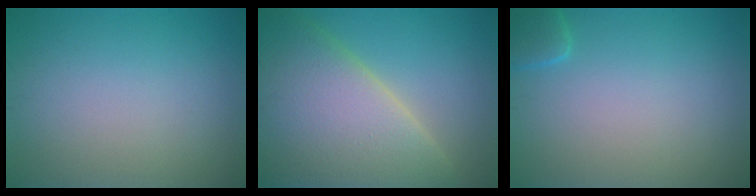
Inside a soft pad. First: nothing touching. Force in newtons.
{"total": 13.3, "press": 13.2, "slide": 1.0}
{"total": 1.7, "press": 1.7, "slide": 0.2}